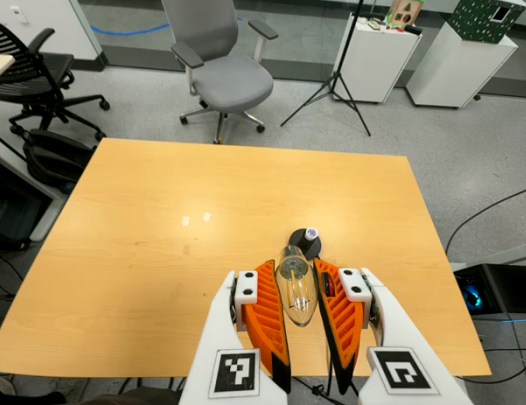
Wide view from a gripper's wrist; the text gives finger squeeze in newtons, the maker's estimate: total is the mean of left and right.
{"total": 13.0, "left": 14.0, "right": 11.9}